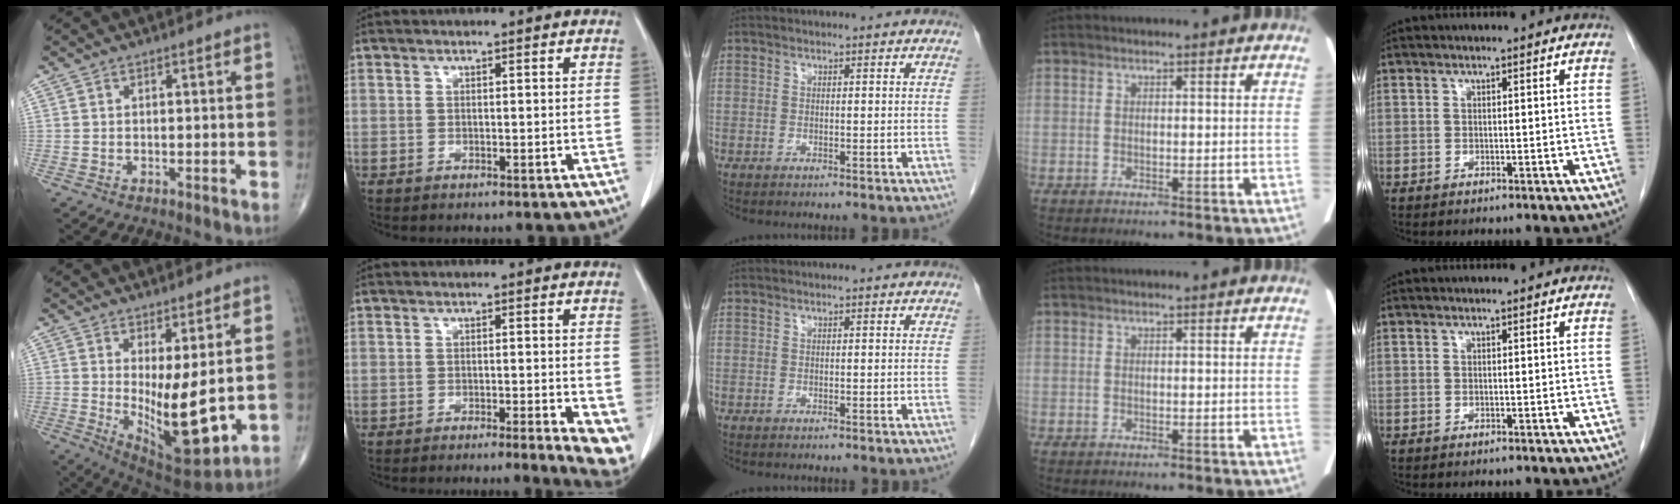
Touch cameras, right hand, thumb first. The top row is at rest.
{"thumb": {"total": 13.2, "force": [0.3, 4.5, 12.4], "torque": [-0.186, -0.034, 0.024]}, "index": {"total": 7.2, "force": [-3.8, 1.0, 6.0], "torque": [-0.060, -0.012, -0.055]}}